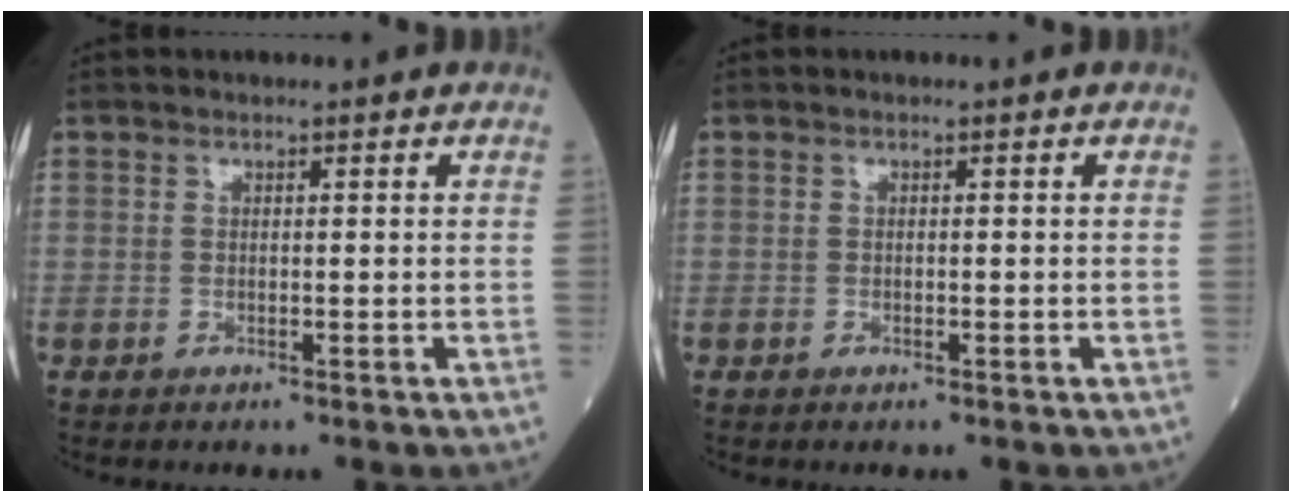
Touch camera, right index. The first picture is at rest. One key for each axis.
{"total": 0.6, "fx": -0.2, "fy": 0.2, "fz": 0.5, "tx": -0.012, "ty": -0.001, "tz": -0.003}